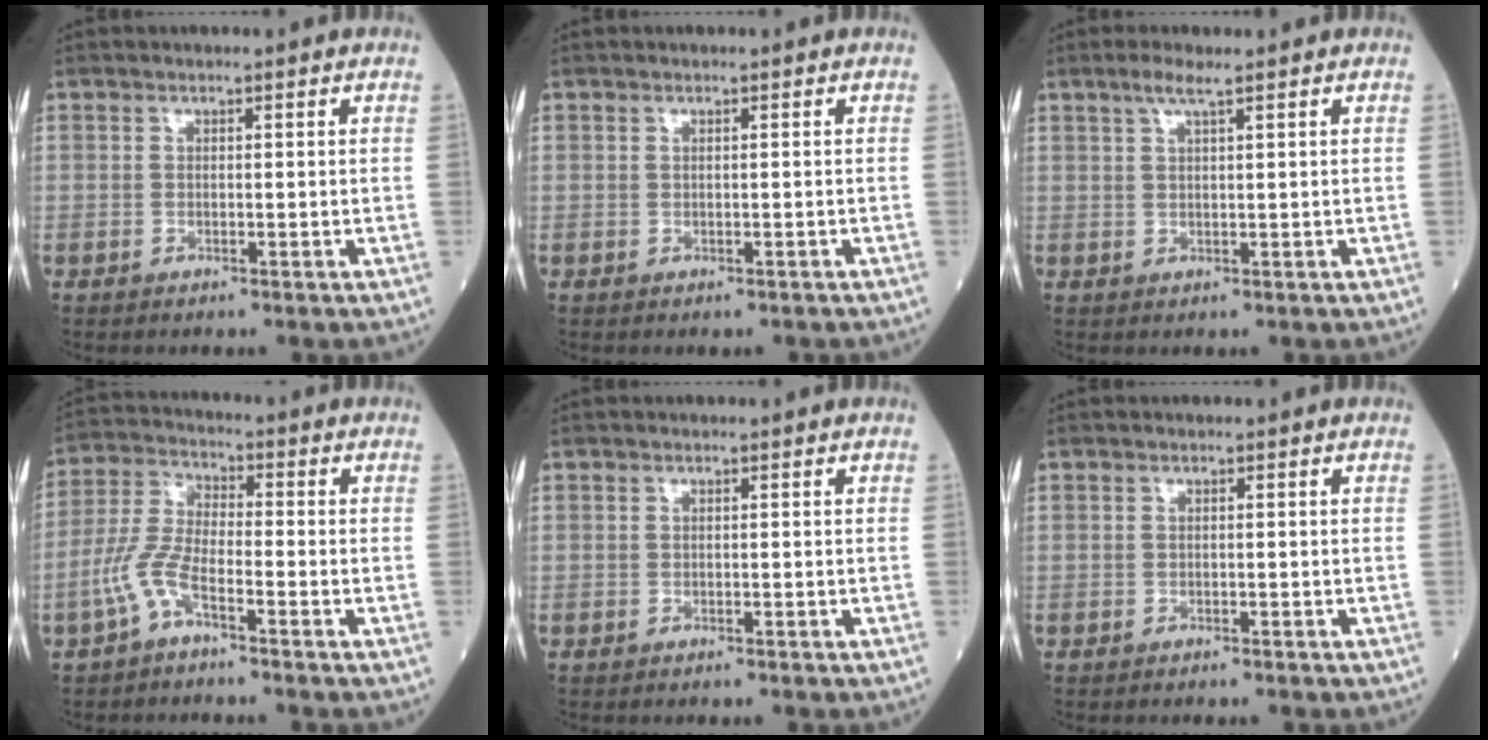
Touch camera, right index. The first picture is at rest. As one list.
[{"total": 0.0}, {"total": 2.5, "force": [1.7, -0.1, 1.9], "torque": [-0.045, 0.003, 0.035]}, {"total": 6.4, "force": [-3.5, 1.8, 5.0], "torque": [-0.121, 0.005, -0.077]}, {"total": 0.0}, {"total": 0.8, "force": [-0.7, 0.1, 0.3], "torque": [-0.008, -0.001, -0.008]}]